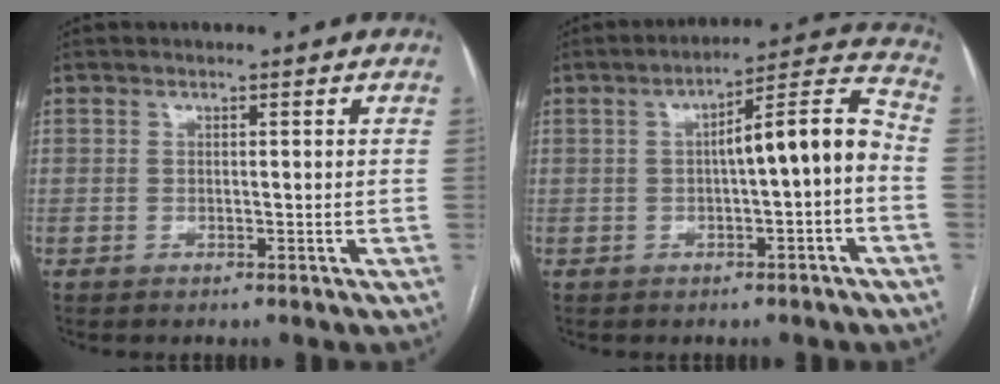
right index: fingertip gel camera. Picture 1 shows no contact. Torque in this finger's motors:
{"motor_torque": [0.79, -0.17, 0.54, 0.10]}